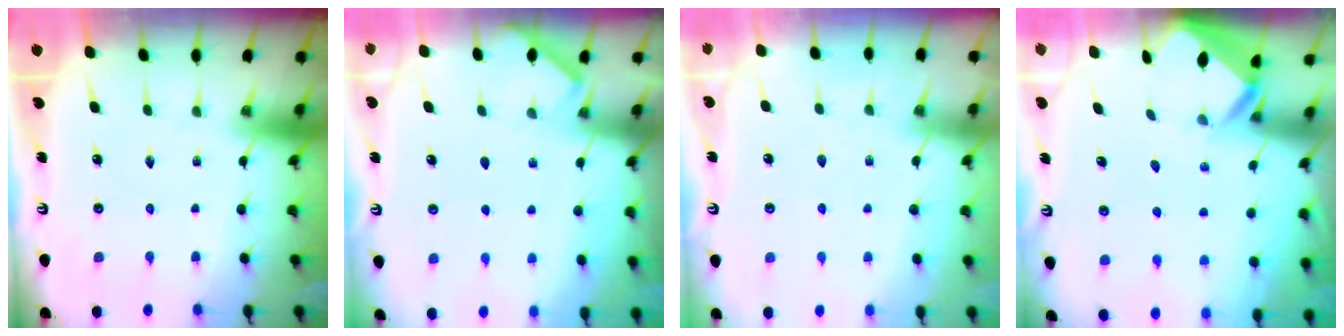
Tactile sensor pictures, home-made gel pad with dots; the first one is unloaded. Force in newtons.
{"total": 3.1, "press": 3.1, "slide": 0.4}
{"total": 3.4, "press": 3.3, "slide": 0.6}
{"total": 2.8, "press": 2.8, "slide": 0.2}